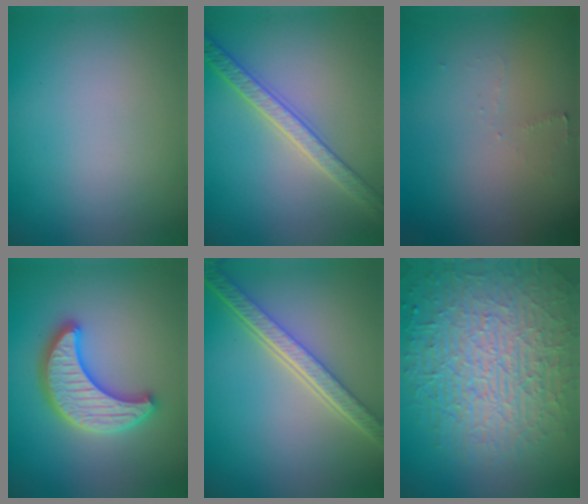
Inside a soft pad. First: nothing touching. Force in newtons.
{"total": 3.4, "press": 3.4, "slide": 0.6}
{"total": 0.9, "press": 0.8, "slide": 0.3}
{"total": 5.3, "press": 5.2, "slide": 0.9}
{"total": 5.6, "press": 4.3, "slide": 3.6}
{"total": 10.3, "press": 6.8, "slide": 7.7}